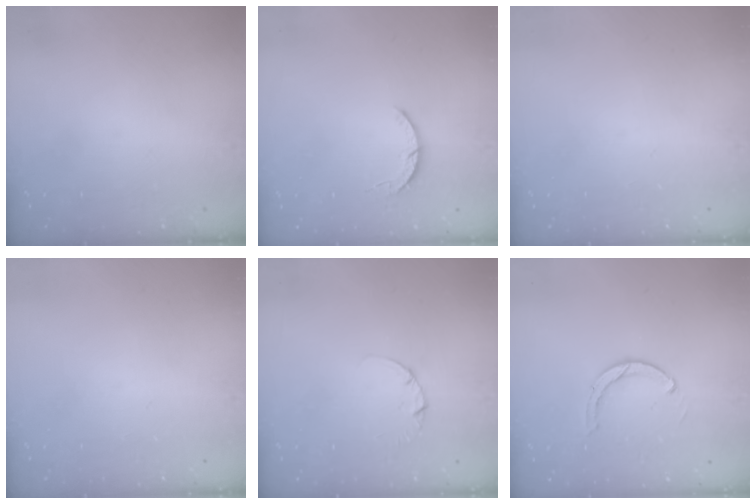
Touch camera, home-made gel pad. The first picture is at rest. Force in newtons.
{"total": 3.3, "press": 3.3, "slide": 0.5}
{"total": 0.0}
{"total": 0.0}
{"total": 1.3, "press": 1.3, "slide": 0.2}
{"total": 2.9, "press": 2.9, "slide": 0.4}